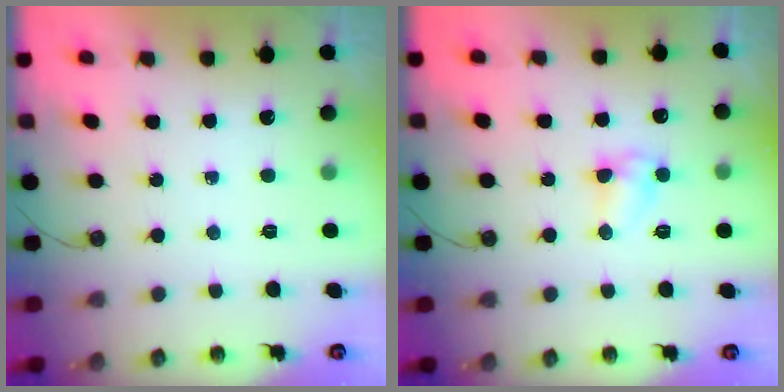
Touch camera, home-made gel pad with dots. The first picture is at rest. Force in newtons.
{"total": 6.1, "press": 6.1, "slide": 0.6}